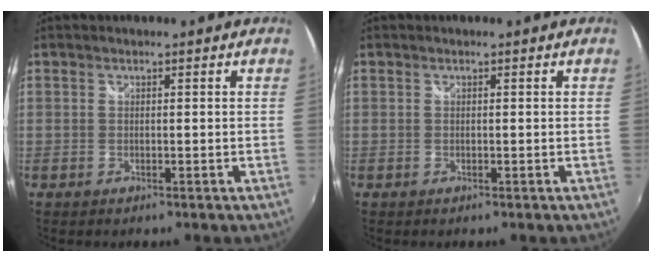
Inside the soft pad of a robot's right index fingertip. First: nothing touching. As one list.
[{"total": 0.0}]